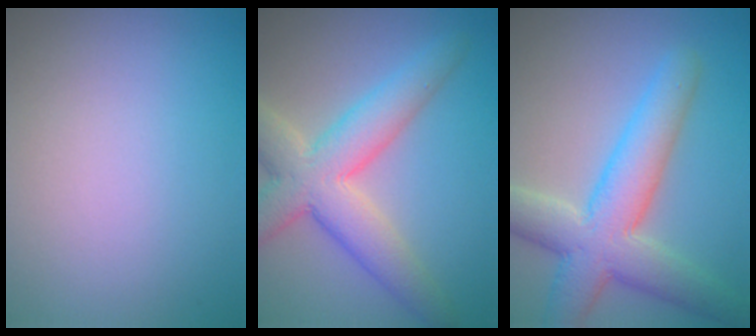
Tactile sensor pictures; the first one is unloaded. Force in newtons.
{"total": 7.2, "press": 7.2, "slide": 0.5}
{"total": 7.6, "press": 7.6, "slide": 0.4}